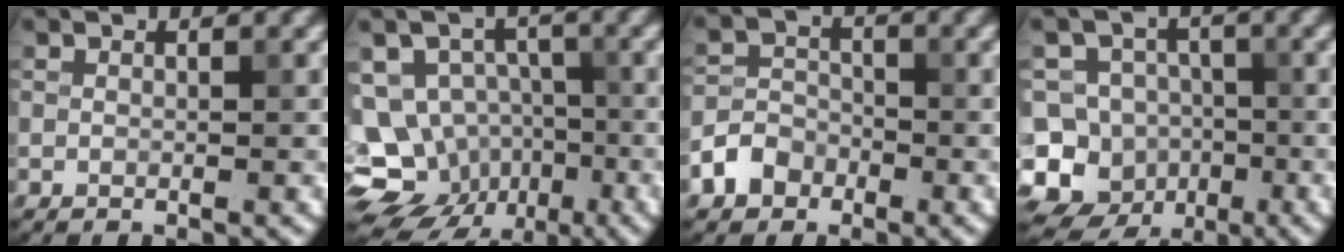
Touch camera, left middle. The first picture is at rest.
{"total": 13.2, "force": [-5.1, 11.1, 5.1], "torque": [-0.101, -0.004, -0.083]}
{"total": 3.2, "force": [-1.9, 2.4, 1.0], "torque": [-0.017, 0.006, -0.041]}
{"total": 13.6, "force": [-6.8, 11.3, 3.0], "torque": [-0.066, -0.007, -0.120]}